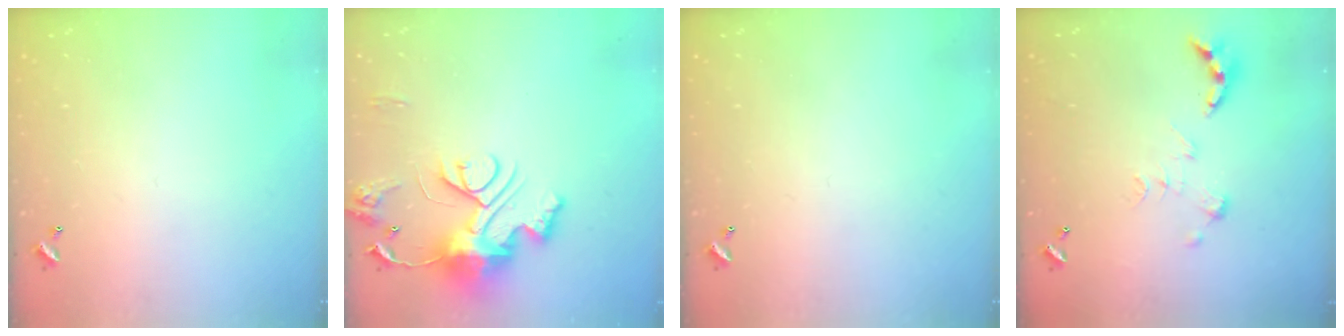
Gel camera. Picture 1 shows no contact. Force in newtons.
{"total": 13.2, "press": 13.1, "slide": 1.4}
{"total": 0.0}
{"total": 3.3, "press": 3.3, "slide": 0.4}